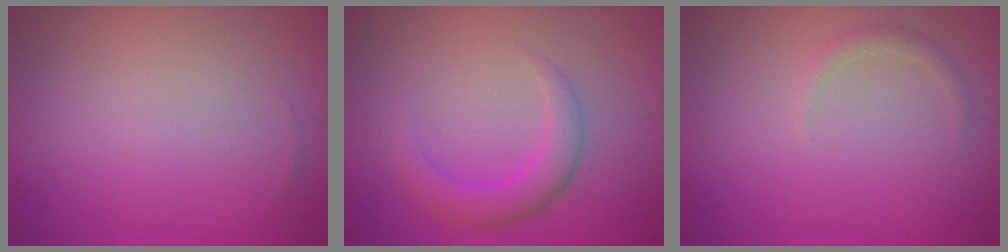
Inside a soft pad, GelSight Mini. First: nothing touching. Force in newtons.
{"total": 3.0, "press": 3.0, "slide": 0.1}
{"total": 1.0, "press": 1.0, "slide": 0.1}